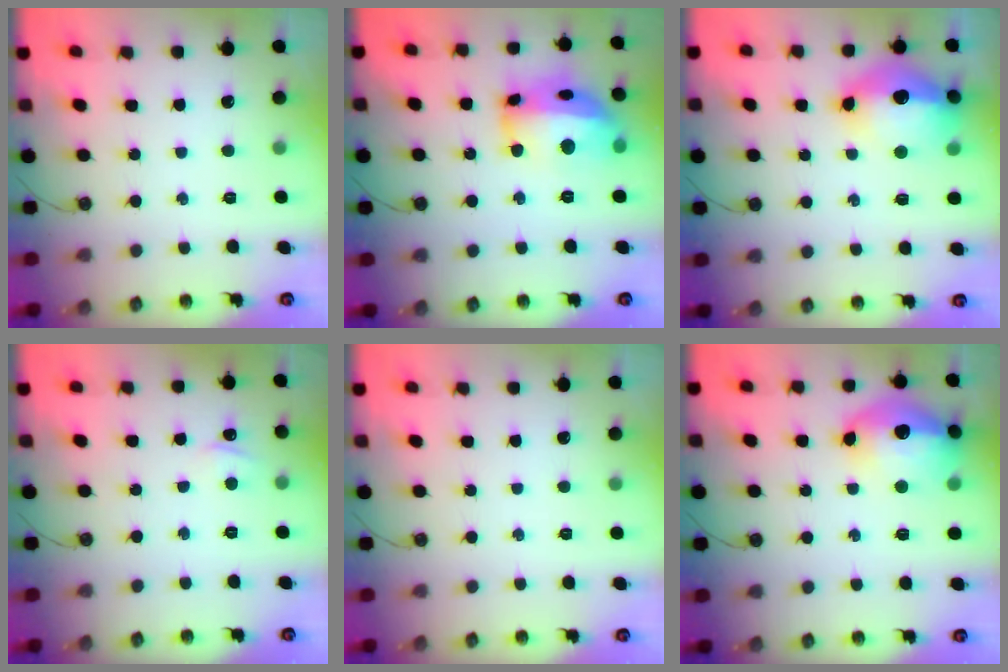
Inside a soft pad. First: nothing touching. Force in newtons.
{"total": 17.6, "press": 17.6, "slide": 1.3}
{"total": 20.9, "press": 18.1, "slide": 10.6}
{"total": 2.4, "press": 2.4, "slide": 0.4}
{"total": 0.0}
{"total": 17.8, "press": 17.8, "slide": 1.4}